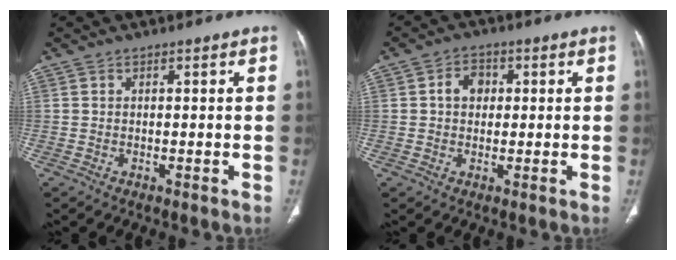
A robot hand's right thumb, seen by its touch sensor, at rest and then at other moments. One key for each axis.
{"total": 4.4, "fx": 0.7, "fy": 3.4, "fz": 2.6, "tx": -0.028, "ty": 0.009, "tz": 0.007}